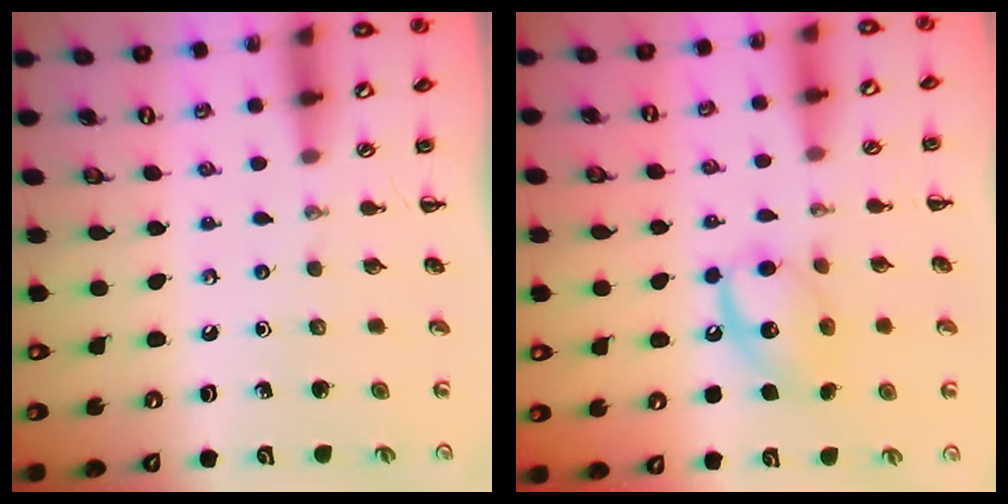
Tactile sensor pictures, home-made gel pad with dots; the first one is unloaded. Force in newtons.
{"total": 12.6, "press": 12.6, "slide": 1.3}